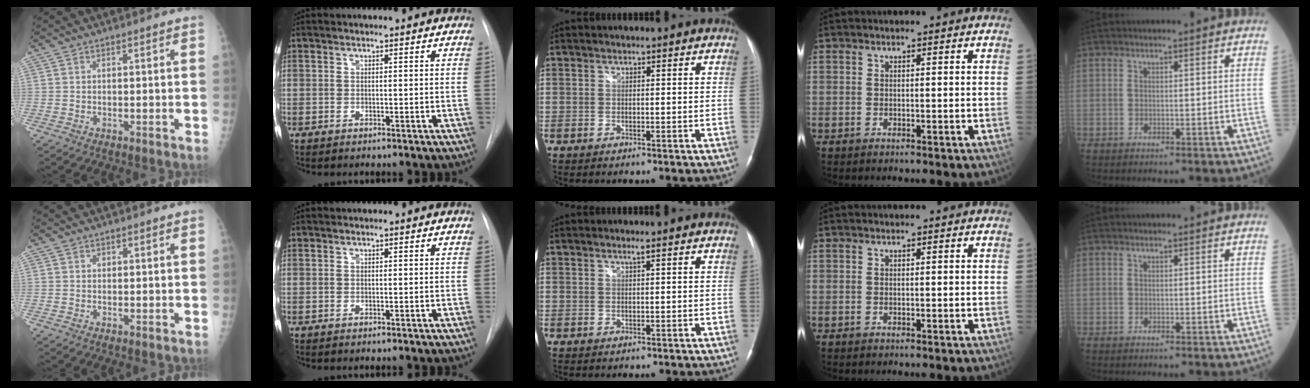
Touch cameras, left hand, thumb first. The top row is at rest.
{"thumb": {"total": 0.6, "force": [0.2, 0.5, 0.2], "torque": [0.003, 0.000, 0.004]}, "middle": {"total": 0.6, "force": [0.4, -0.2, 0.5], "torque": [-0.014, 0.000, 0.009]}}